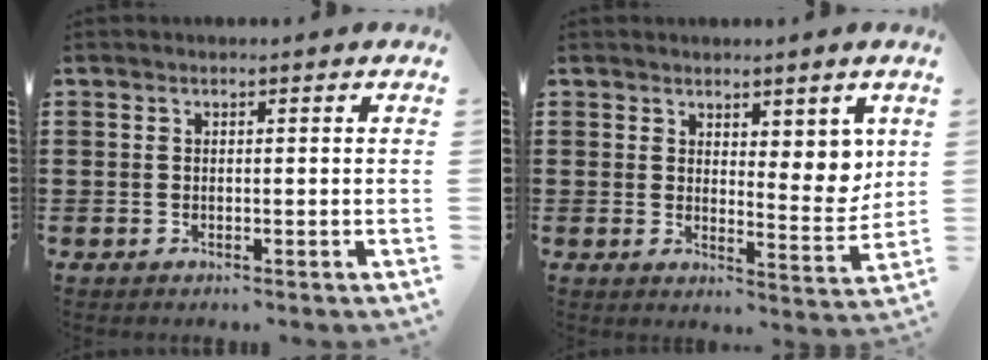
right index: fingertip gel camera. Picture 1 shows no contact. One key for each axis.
{"total": 5.2, "fx": 3.4, "fy": 2.5, "fz": 3.1, "tx": -0.035, "ty": -0.017, "tz": 0.057}